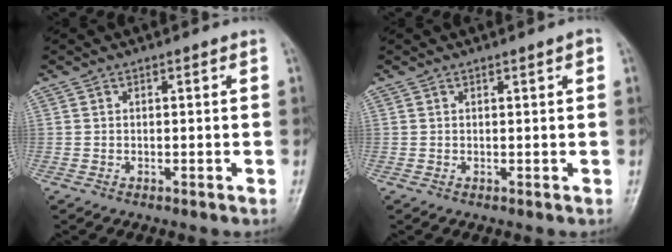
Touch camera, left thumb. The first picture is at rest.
{"total": 1.0, "force": [0.5, 0.1, 0.9], "torque": [-0.014, 0.000, 0.006]}